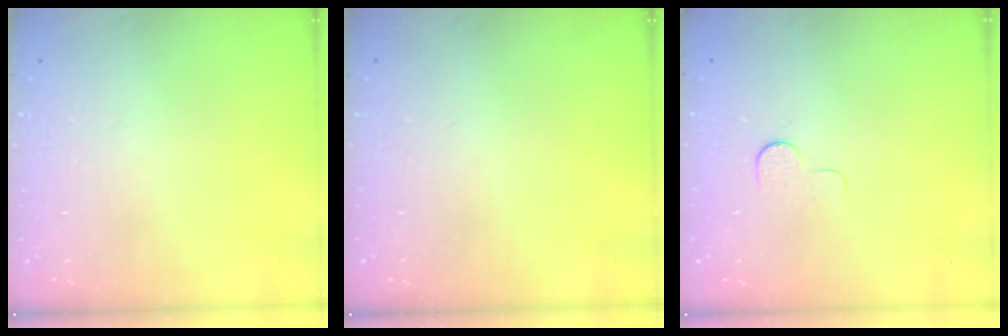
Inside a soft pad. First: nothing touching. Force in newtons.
{"total": 0.0}
{"total": 3.9, "press": 3.9, "slide": 0.3}